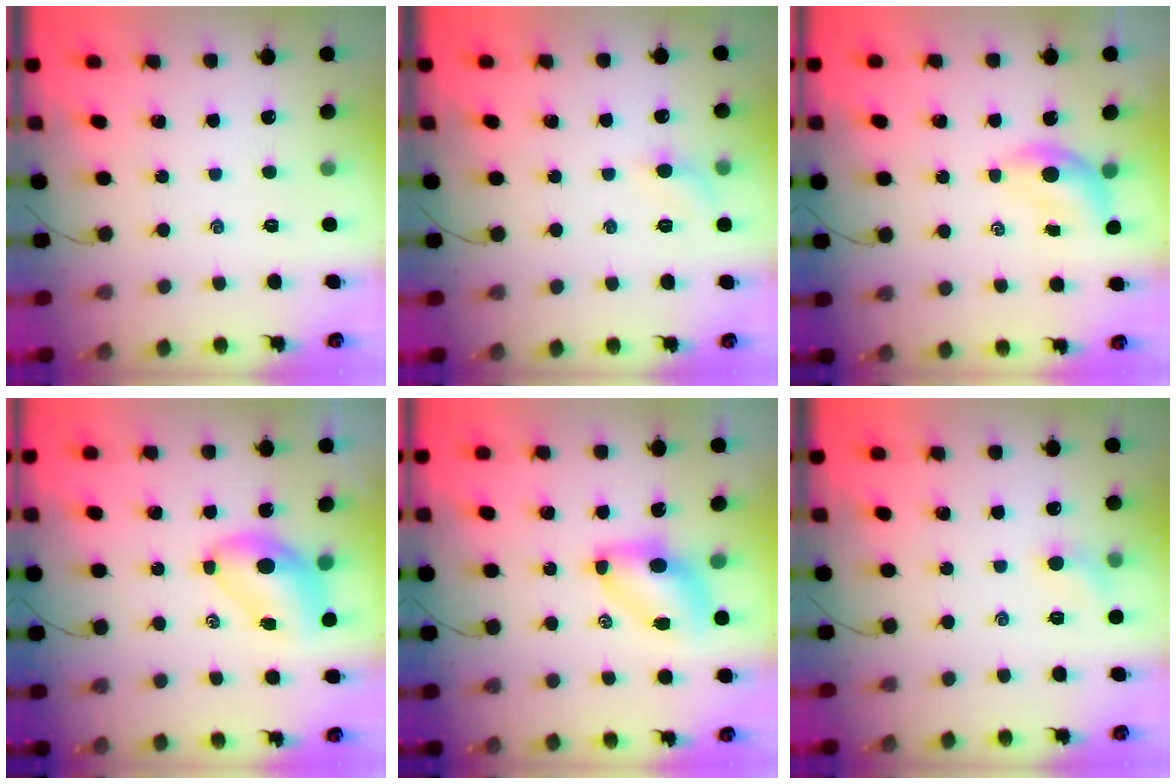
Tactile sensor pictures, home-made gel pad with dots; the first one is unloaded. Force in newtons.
{"total": 5.4, "press": 5.2, "slide": 1.7}
{"total": 4.8, "press": 4.7, "slide": 0.7}
{"total": 7.2, "press": 7.1, "slide": 1.3}
{"total": 7.8, "press": 7.7, "slide": 1.3}
{"total": 6.0, "press": 5.7, "slide": 1.8}